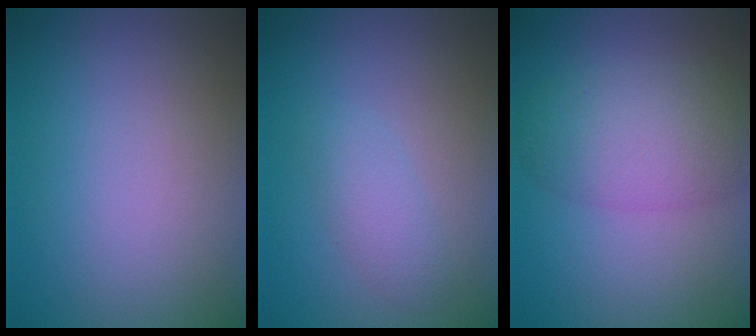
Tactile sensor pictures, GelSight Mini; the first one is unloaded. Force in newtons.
{"total": 1.8, "press": 1.8, "slide": 0.0}
{"total": 5.4, "press": 5.4, "slide": 0.2}